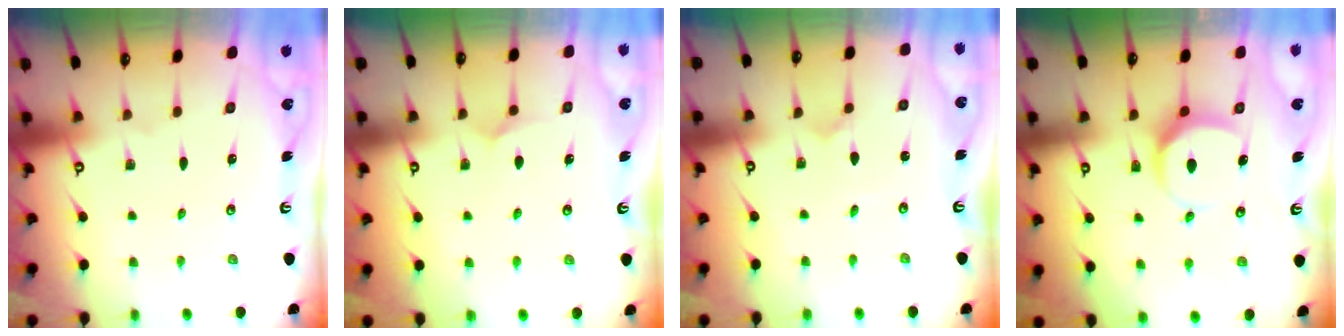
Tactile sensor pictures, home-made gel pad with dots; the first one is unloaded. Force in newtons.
{"total": 6.0, "press": 5.9, "slide": 0.6}
{"total": 0.0}
{"total": 7.5, "press": 7.4, "slide": 0.8}